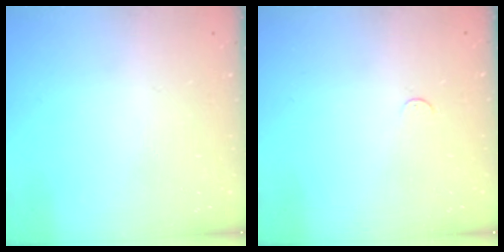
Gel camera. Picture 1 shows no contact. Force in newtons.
{"total": 2.7, "press": 2.7, "slide": 0.4}